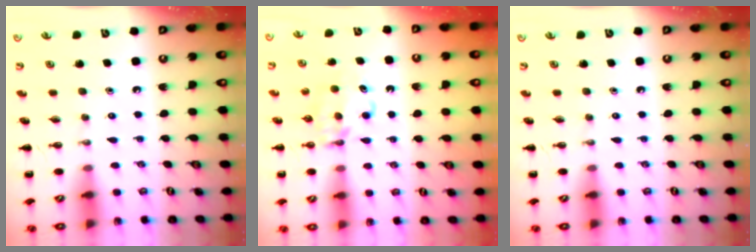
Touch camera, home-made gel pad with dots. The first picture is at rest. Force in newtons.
{"total": 5.7, "press": 5.5, "slide": 1.5}
{"total": 0.0}